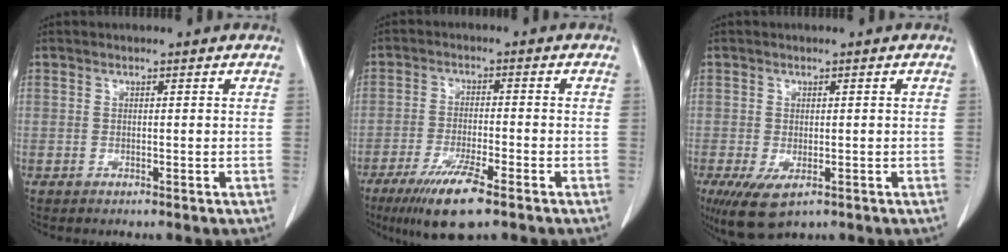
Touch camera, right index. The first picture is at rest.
{"total": 8.8, "force": [-5.6, 0.9, 6.8], "torque": [-0.129, -0.021, -0.094]}
{"total": 6.1, "force": [-3.1, 2.9, 4.3], "torque": [-0.075, -0.013, -0.043]}